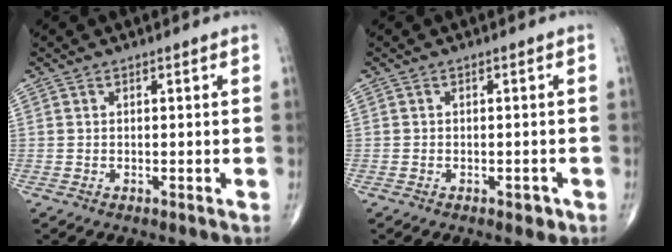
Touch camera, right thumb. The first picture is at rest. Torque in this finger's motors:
{"motor_torque": [0.22, 0.53, -0.17, -0.07, -0.01]}